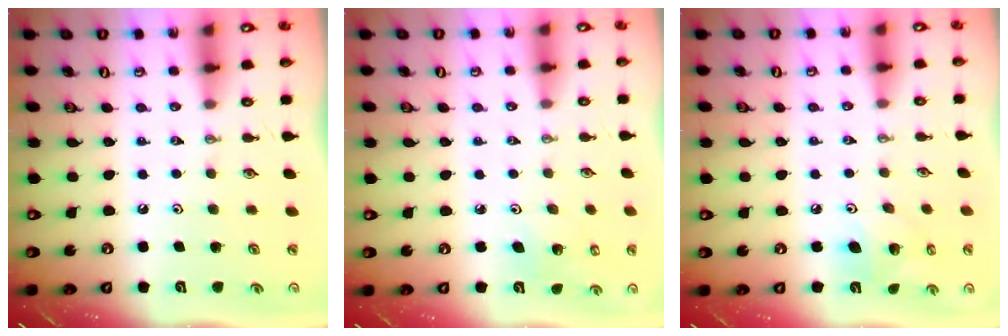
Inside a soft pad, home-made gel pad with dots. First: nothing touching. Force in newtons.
{"total": 4.7, "press": 4.6, "slide": 1.2}
{"total": 8.0, "press": 7.8, "slide": 1.7}